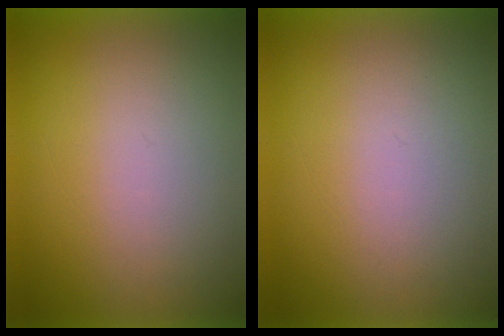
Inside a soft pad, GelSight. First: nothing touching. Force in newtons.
{"total": 1.0}